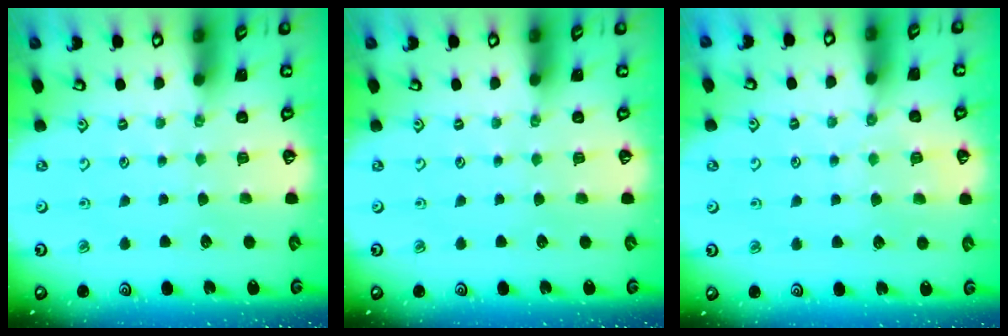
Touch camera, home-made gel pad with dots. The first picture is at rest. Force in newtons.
{"total": 0.0}
{"total": 6.3, "press": 6.2, "slide": 0.6}